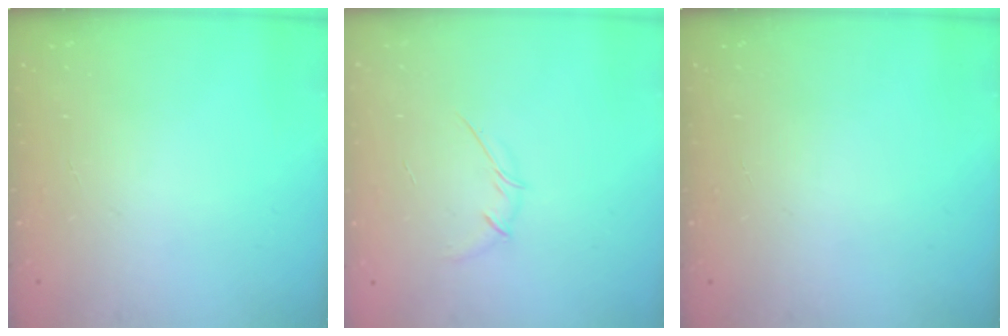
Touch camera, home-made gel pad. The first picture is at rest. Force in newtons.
{"total": 3.6, "press": 3.5, "slide": 0.9}
{"total": 0.0}